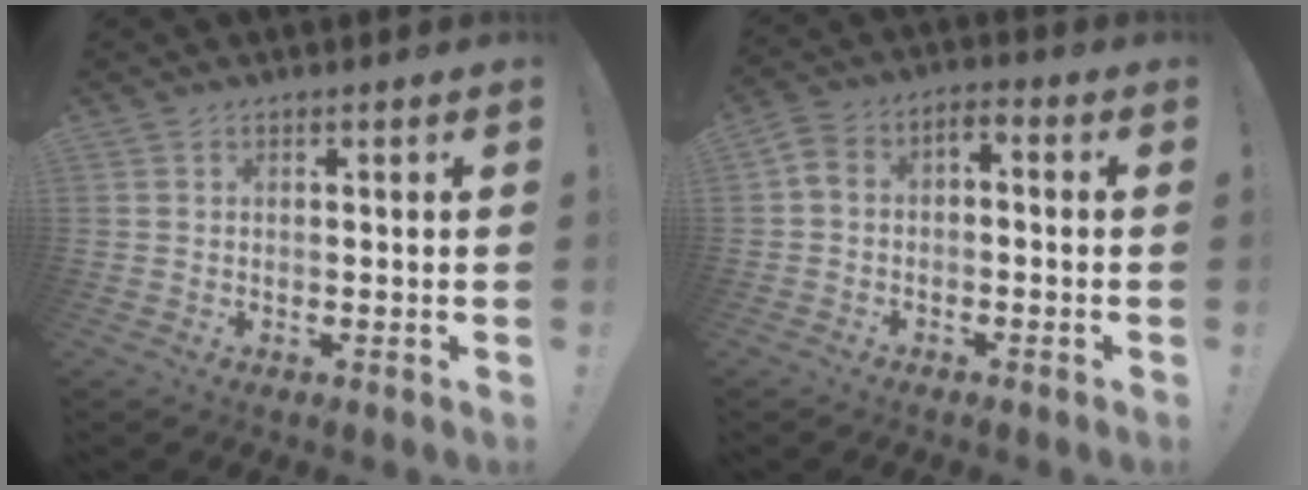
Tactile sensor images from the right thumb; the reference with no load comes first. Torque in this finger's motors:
{"motor_torque": [0.09, 0.19, 0.01, -0.09, 0.03]}